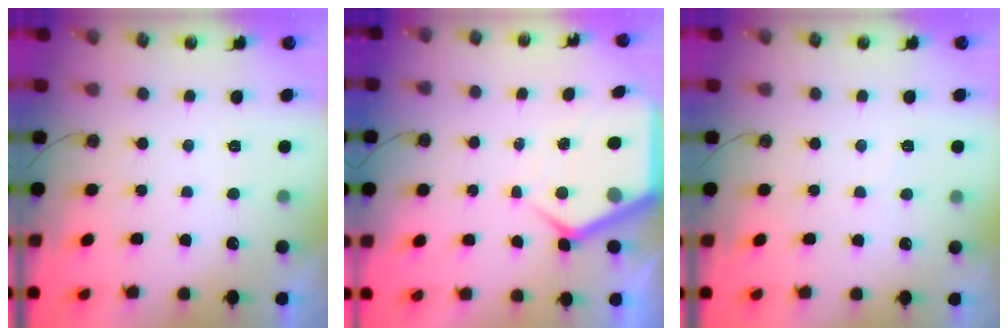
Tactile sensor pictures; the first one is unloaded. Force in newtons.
{"total": 6.9, "press": 6.9, "slide": 0.8}
{"total": 6.7, "press": 6.7, "slide": 0.7}